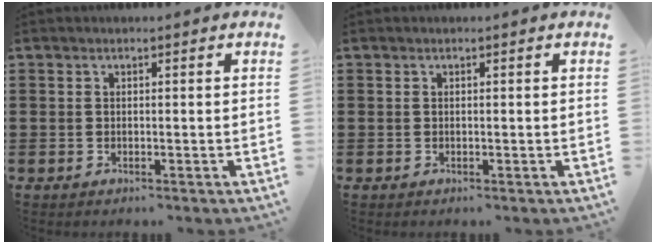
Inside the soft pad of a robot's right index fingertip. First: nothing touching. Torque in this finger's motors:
{"motor_torque": [0.67, 0.69, 0.00, -0.01]}